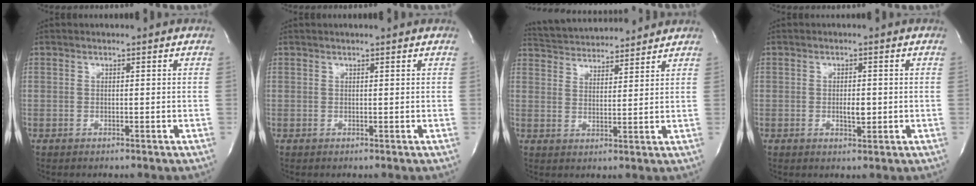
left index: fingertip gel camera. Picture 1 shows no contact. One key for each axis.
{"total": 1.7, "fx": 1.5, "fy": 0.0, "fz": 0.9, "tx": -0.010, "ty": 0.012, "tz": 0.016}
{"total": 9.3, "fx": 9.0, "fy": 1.3, "fz": 2.0, "tx": -0.039, "ty": 0.020, "tz": 0.138}
{"total": 2.2, "fx": -0.8, "fy": 0.8, "fz": 1.9, "tx": -0.035, "ty": -0.006, "tz": -0.010}